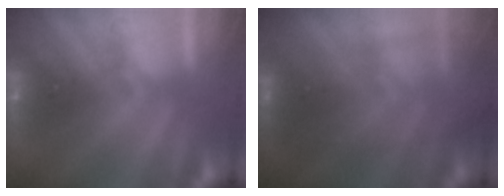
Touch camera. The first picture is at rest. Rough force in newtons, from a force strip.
{"total": 4.8}